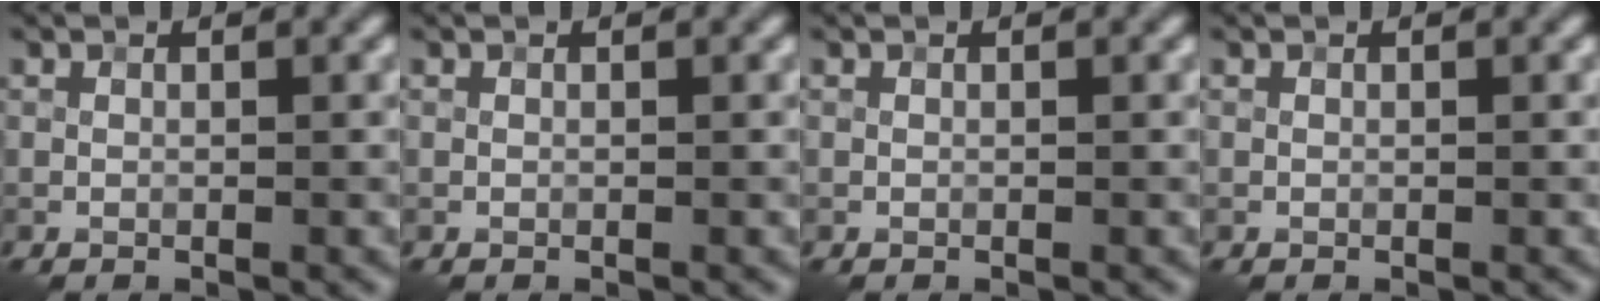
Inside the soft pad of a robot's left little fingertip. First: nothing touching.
{"total": 0.0}
{"total": 0.0}
{"total": 0.0}